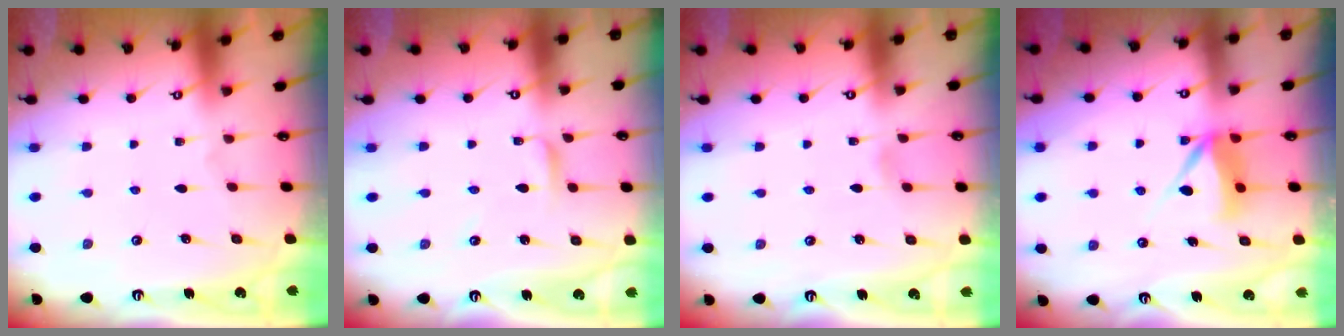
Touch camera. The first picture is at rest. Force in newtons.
{"total": 2.1, "press": 2.1, "slide": 0.2}
{"total": 2.5, "press": 2.5, "slide": 0.2}
{"total": 6.7, "press": 6.7, "slide": 0.7}